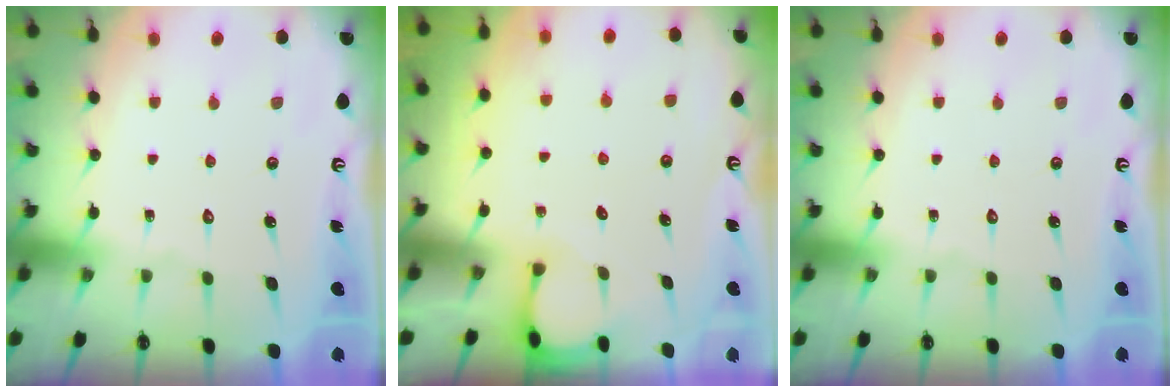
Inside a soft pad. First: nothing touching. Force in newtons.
{"total": 2.0, "press": 2.0, "slide": 0.3}
{"total": 0.0}